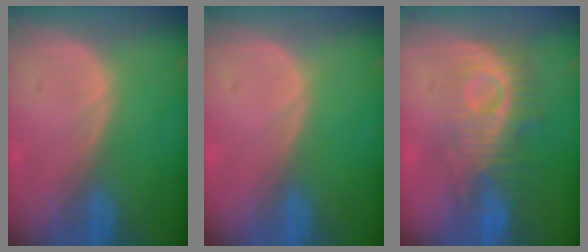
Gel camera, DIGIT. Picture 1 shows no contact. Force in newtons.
{"total": 0.0}
{"total": 8.8, "press": 8.3, "slide": 2.8}